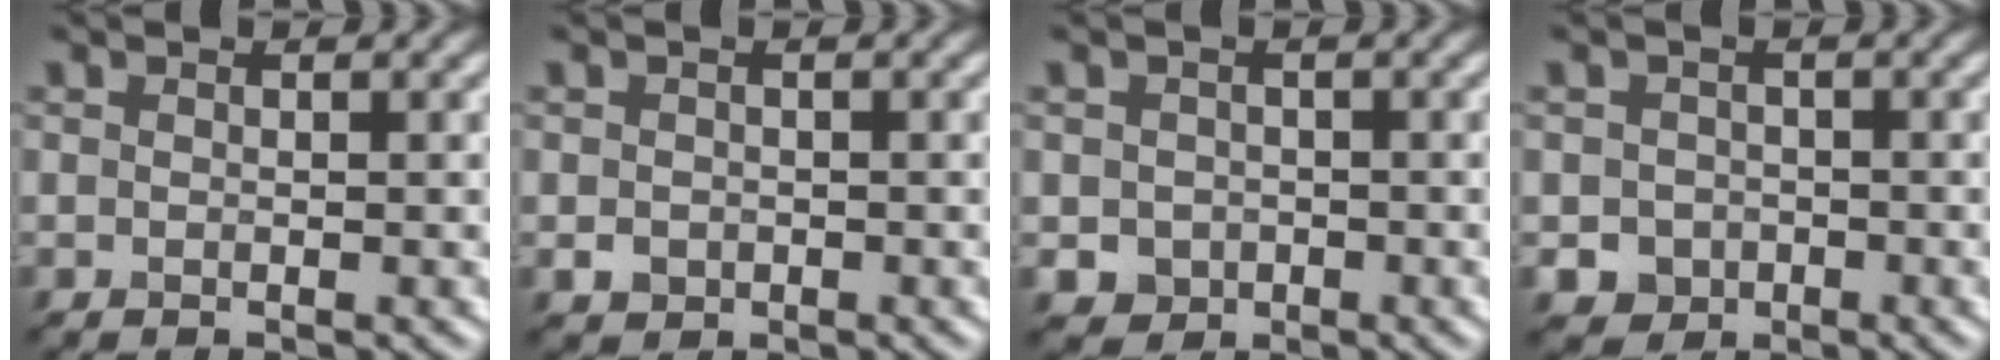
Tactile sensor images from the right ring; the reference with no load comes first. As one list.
[{"total": 1.3, "force": [-0.3, 1.2, 0.5], "torque": [-0.003, -0.004, -0.008]}, {"total": 2.0, "force": [-0.5, 1.8, 0.6], "torque": [-0.006, -0.005, -0.008]}, {"total": 2.3, "force": [-0.8, 2.1, 0.6], "torque": [-0.002, -0.002, -0.011]}]